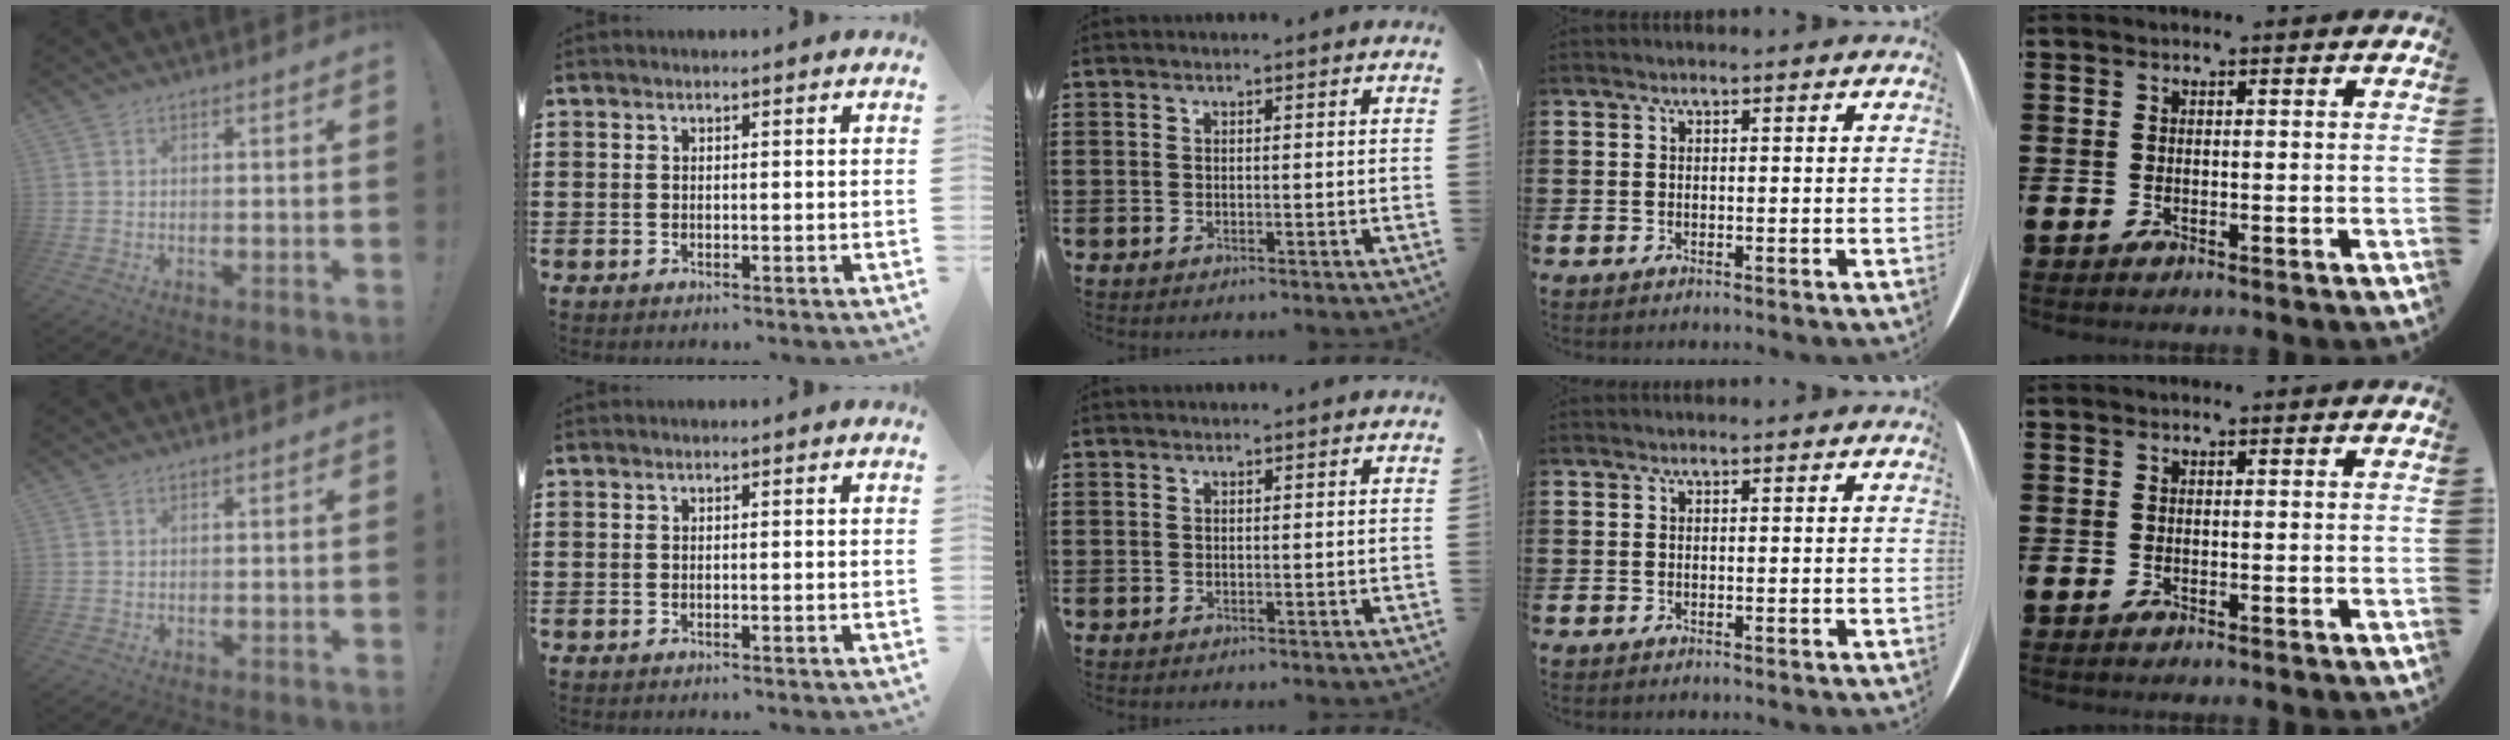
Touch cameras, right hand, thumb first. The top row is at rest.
{}